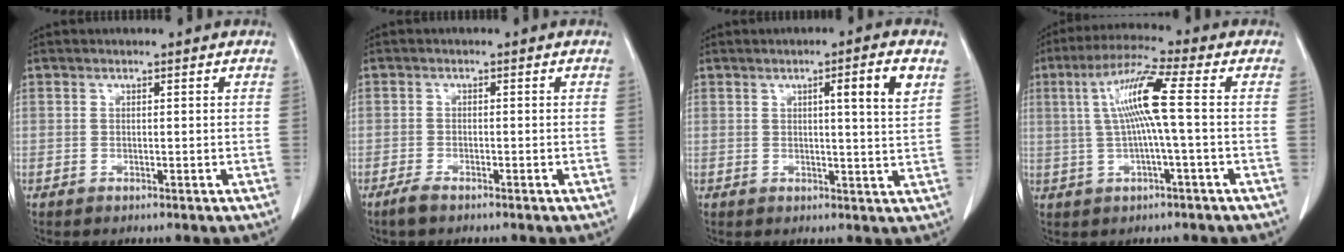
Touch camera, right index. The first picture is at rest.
{"total": 1.7, "force": [-1.3, 0.4, 1.0], "torque": [-0.027, -0.002, -0.023]}
{"total": 5.9, "force": [2.4, -0.4, 5.4], "torque": [-0.075, -0.004, 0.032]}
{"total": 8.9, "force": [0.9, -0.6, 8.9], "torque": [-0.174, 0.017, 0.018]}